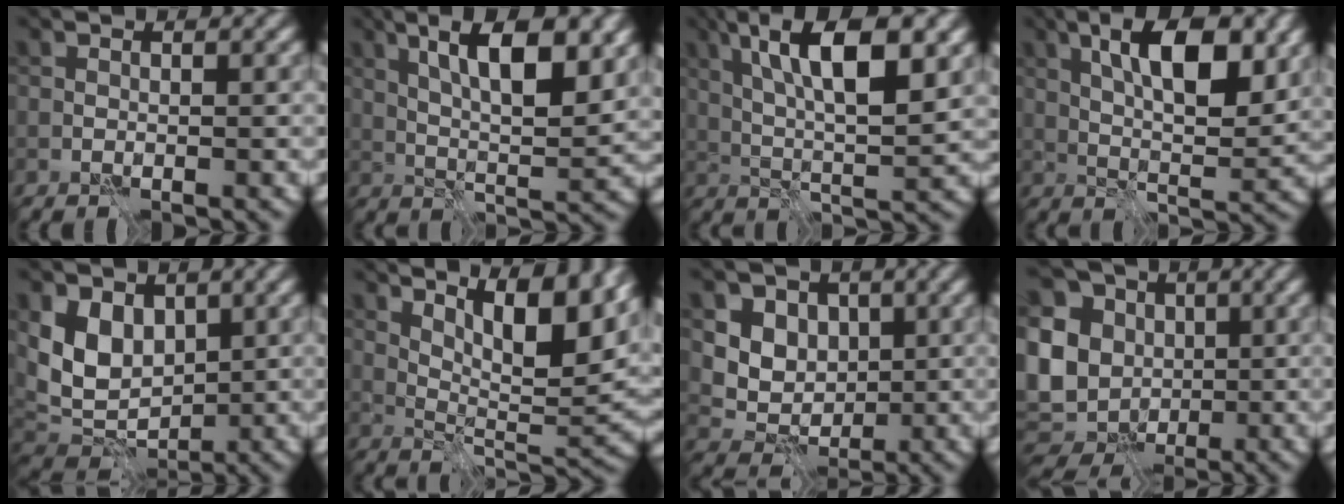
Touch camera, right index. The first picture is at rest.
{"total": 9.1, "force": [3.5, 2.7, 7.9], "torque": [-0.132, 0.002, 0.061]}
{"total": 10.0, "force": [3.6, 2.9, 8.8], "torque": [-0.149, 0.007, 0.061]}
{"total": 8.7, "force": [3.1, 3.1, 7.5], "torque": [-0.123, 0.002, 0.050]}
{"total": 6.1, "force": [1.6, 4.4, 3.9], "torque": [-0.078, -0.011, 0.030]}
{"total": 9.3, "force": [5.1, 2.6, 7.3], "torque": [-0.122, 0.000, 0.092]}
{"total": 7.2, "force": [2.8, 5.8, 3.2], "torque": [-0.062, -0.002, 0.049]}
{"total": 11.1, "force": [0.7, 9.0, 6.4], "torque": [-0.136, 0.004, 0.013]}